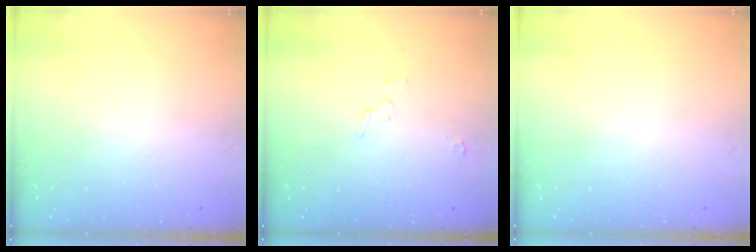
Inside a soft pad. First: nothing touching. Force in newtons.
{"total": 2.5, "press": 2.5, "slide": 0.3}
{"total": 0.0}